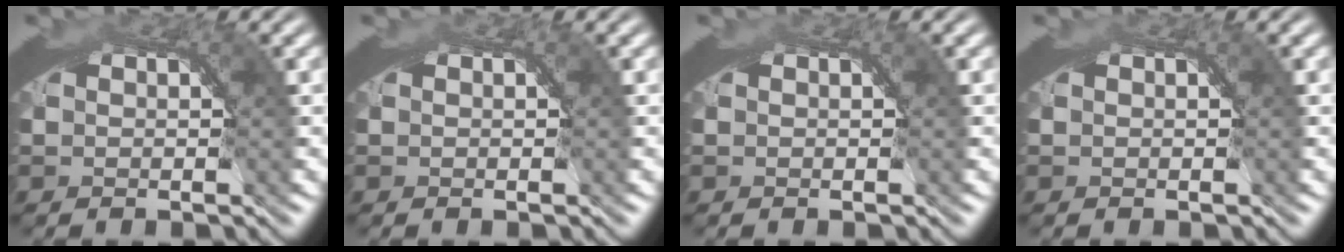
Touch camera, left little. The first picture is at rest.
{"total": 0.0}
{"total": 0.0}
{"total": 0.0}